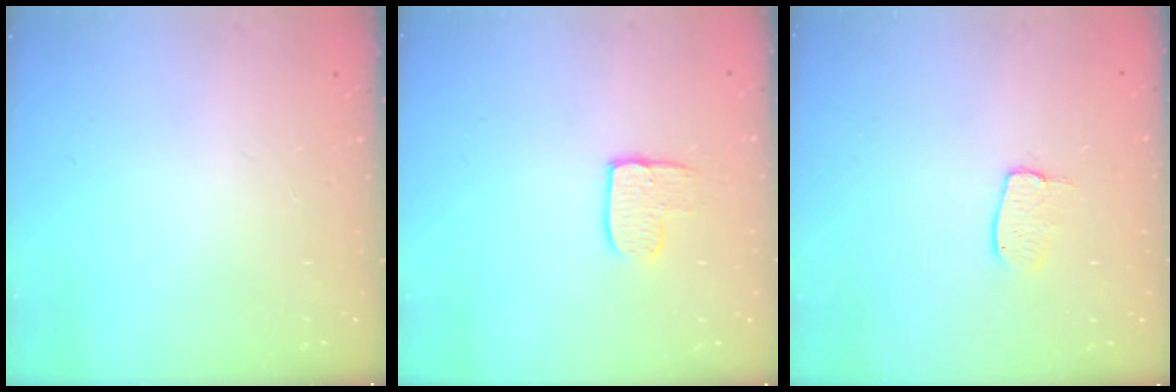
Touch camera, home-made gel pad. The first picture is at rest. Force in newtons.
{"total": 7.0, "press": 7.0, "slide": 0.4}
{"total": 5.5, "press": 5.5, "slide": 0.3}